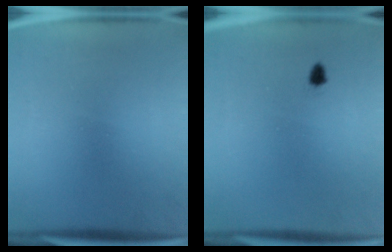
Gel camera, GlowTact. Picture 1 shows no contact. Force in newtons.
{"total": 1.1}